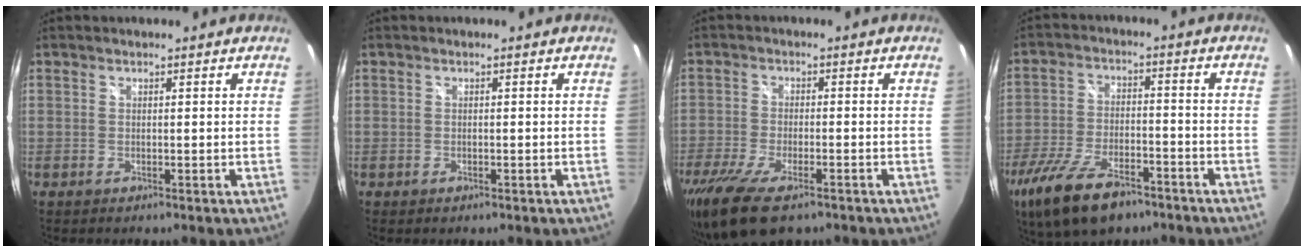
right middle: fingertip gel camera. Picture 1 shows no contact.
{"total": 0.0}
{"total": 11.5, "force": [-8.1, 3.6, 7.3], "torque": [-0.172, -0.040, -0.146]}
{"total": 15.4, "force": [-10.3, 6.4, 9.5], "torque": [-0.210, -0.034, -0.179]}